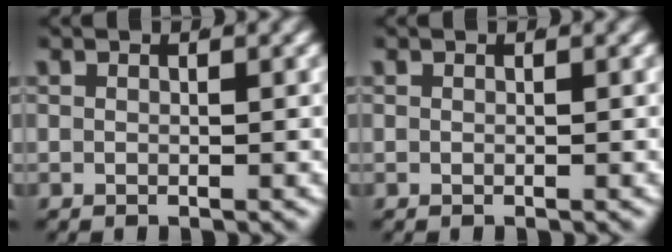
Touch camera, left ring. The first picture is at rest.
{"total": 0.0}